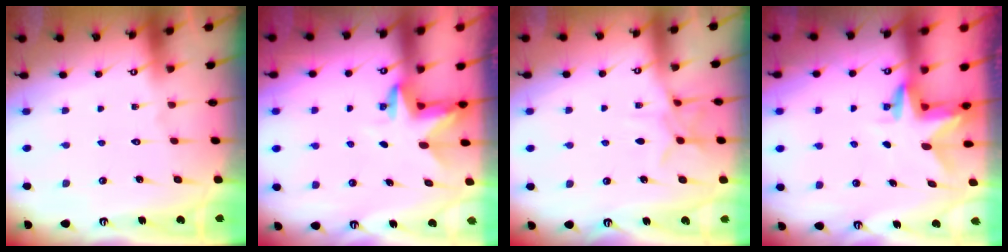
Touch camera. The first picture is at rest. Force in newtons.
{"total": 3.6, "press": 3.6, "slide": 0.2}
{"total": 8.3, "press": 8.3, "slide": 0.6}
{"total": 3.0, "press": 2.9, "slide": 0.2}